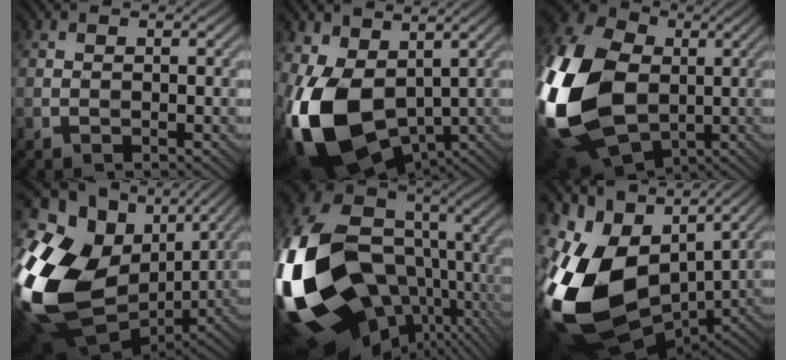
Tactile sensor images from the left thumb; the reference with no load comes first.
{"total": 16.7, "force": [-1.9, 10.8, 12.6], "torque": [-0.305, -0.035, -0.027]}
{"total": 21.7, "force": [-2.1, 15.5, 15.0], "torque": [-0.399, -0.011, -0.047]}
{"total": 20.7, "force": [-0.6, 15.2, 14.0], "torque": [-0.346, -0.036, 0.011]}
{"total": 24.4, "force": [-4.9, 16.4, 17.4], "torque": [-0.430, -0.054, -0.054]}
{"total": 17.6, "force": [0.3, 11.8, 13.0], "torque": [-0.318, -0.022, 0.016]}